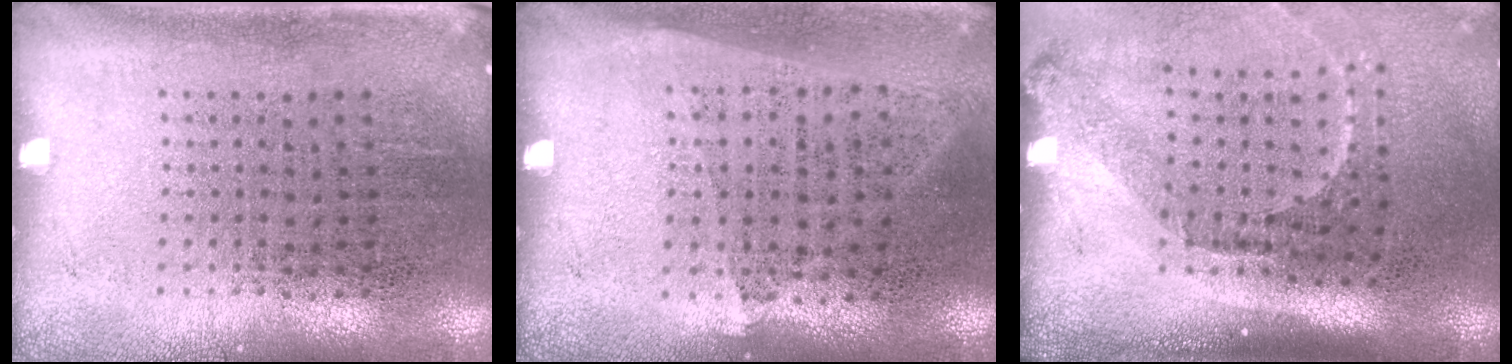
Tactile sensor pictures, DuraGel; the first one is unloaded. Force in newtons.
{"total": 1.0, "press": 0.9, "slide": 0.6}
{"total": 2.2, "press": 1.5, "slide": 1.6}